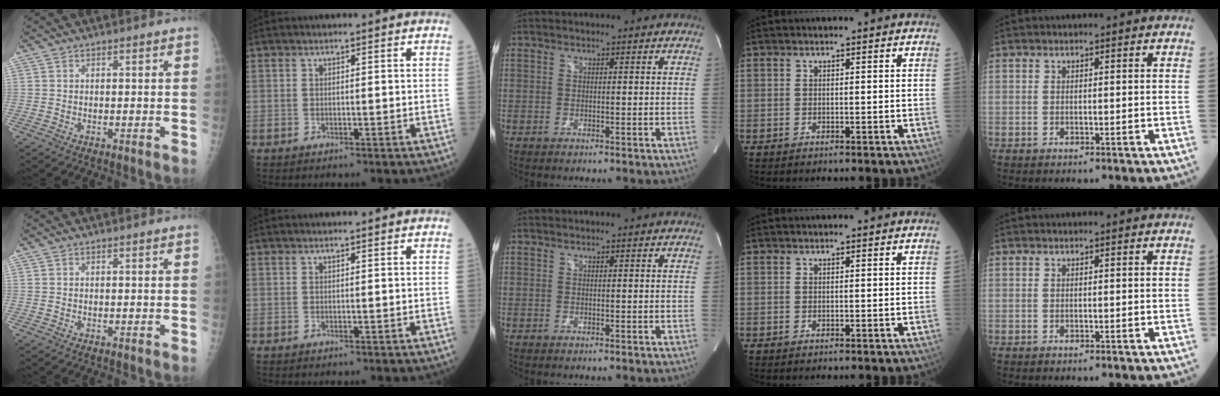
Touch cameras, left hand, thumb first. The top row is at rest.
{}